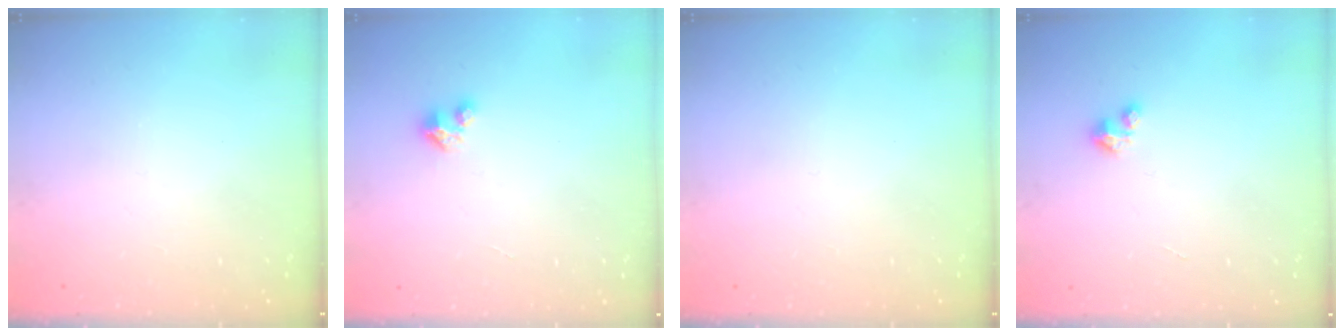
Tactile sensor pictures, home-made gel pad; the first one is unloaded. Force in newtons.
{"total": 2.5, "press": 2.5, "slide": 0.3}
{"total": 0.0}
{"total": 2.0, "press": 2.0, "slide": 0.3}